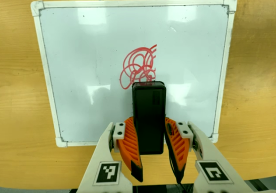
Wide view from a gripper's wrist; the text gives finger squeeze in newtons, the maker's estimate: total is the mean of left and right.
{"total": 8.8, "left": 7.5, "right": 10.2}